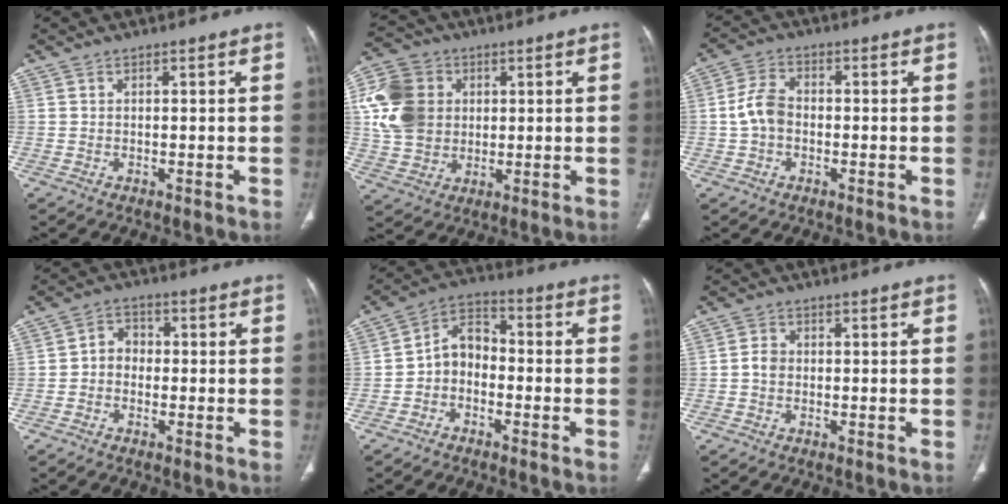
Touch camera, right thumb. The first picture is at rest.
{"total": 13.9, "force": [2.3, 11.6, 7.4], "torque": [-0.132, 0.006, 0.042]}
{"total": 5.7, "force": [-0.8, 4.1, 3.9], "torque": [-0.074, 0.017, -0.022]}
{"total": 4.6, "force": [-0.6, 3.8, 2.4], "torque": [-0.021, 0.020, -0.021]}
{"total": 6.6, "force": [-1.8, 4.8, 4.1], "torque": [-0.056, 0.033, -0.050]}
{"total": 2.3, "force": [-0.3, 1.9, 1.2], "torque": [-0.017, 0.007, -0.010]}